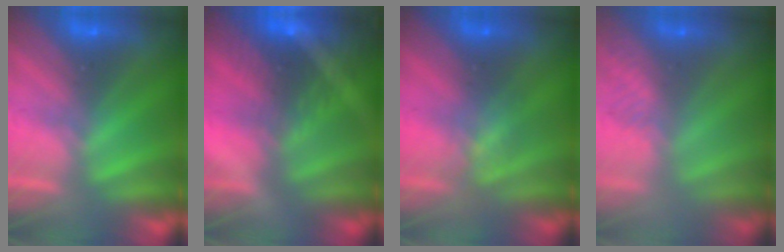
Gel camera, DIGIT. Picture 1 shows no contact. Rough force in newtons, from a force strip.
{"total": 6.8}
{"total": 2.7}
{"total": 2.8}